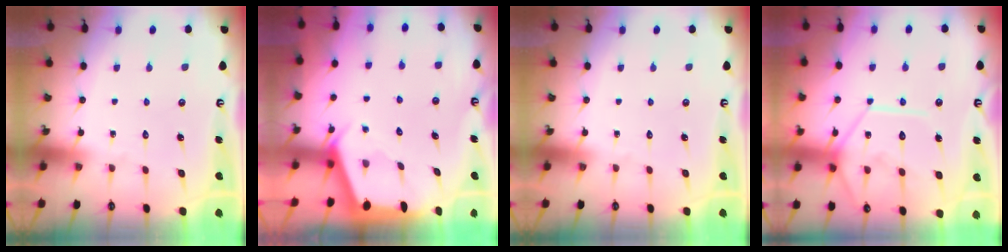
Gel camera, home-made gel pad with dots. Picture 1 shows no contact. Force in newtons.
{"total": 2.4, "press": 2.3, "slide": 0.4}
{"total": 0.0}
{"total": 13.4, "press": 13.3, "slide": 1.2}